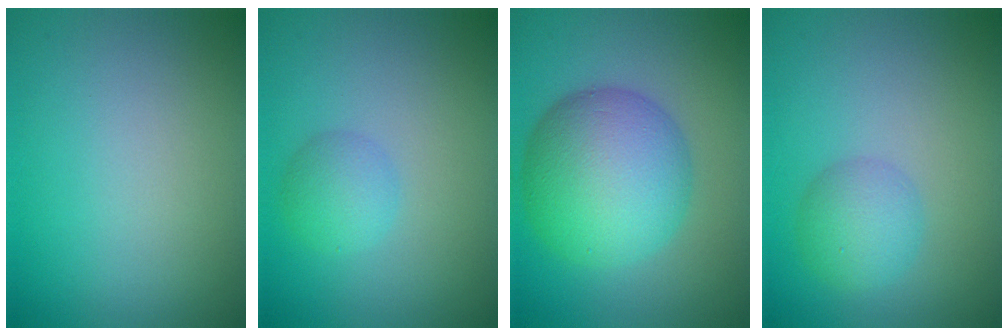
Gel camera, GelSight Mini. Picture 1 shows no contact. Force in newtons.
{"total": 2.1, "press": 2.1, "slide": 0.1}
{"total": 9.4, "press": 9.4, "slide": 0.1}
{"total": 2.9, "press": 2.9, "slide": 0.1}